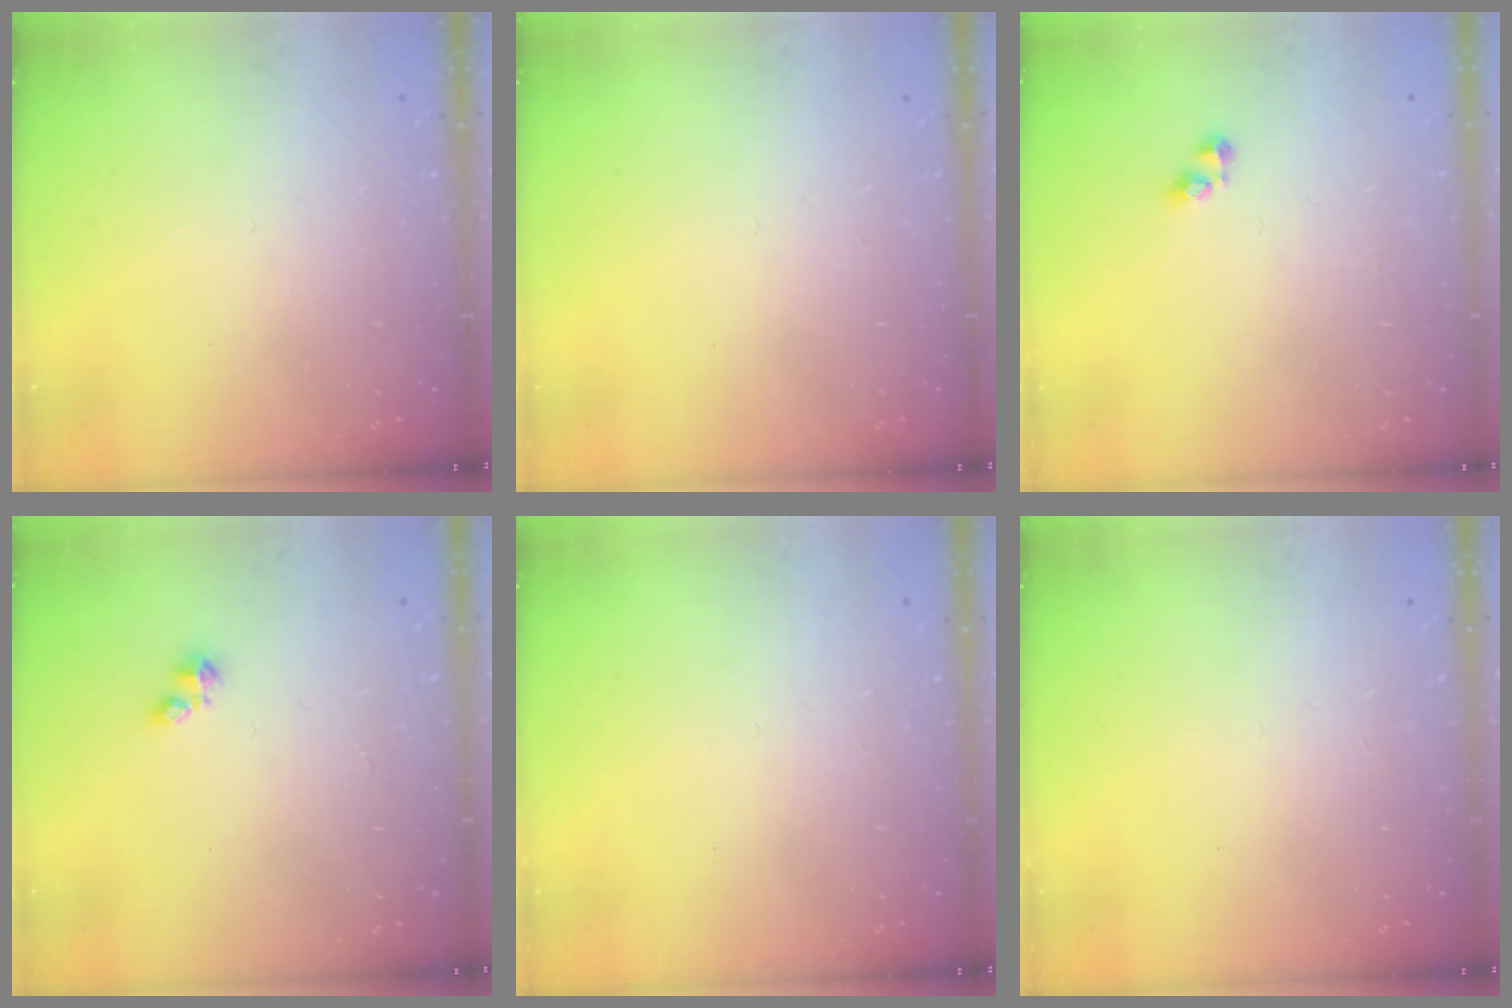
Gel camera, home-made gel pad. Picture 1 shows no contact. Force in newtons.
{"total": 0.0}
{"total": 2.7, "press": 2.7, "slide": 0.4}
{"total": 1.1, "press": 1.1, "slide": 0.3}
{"total": 0.0}
{"total": 0.0}